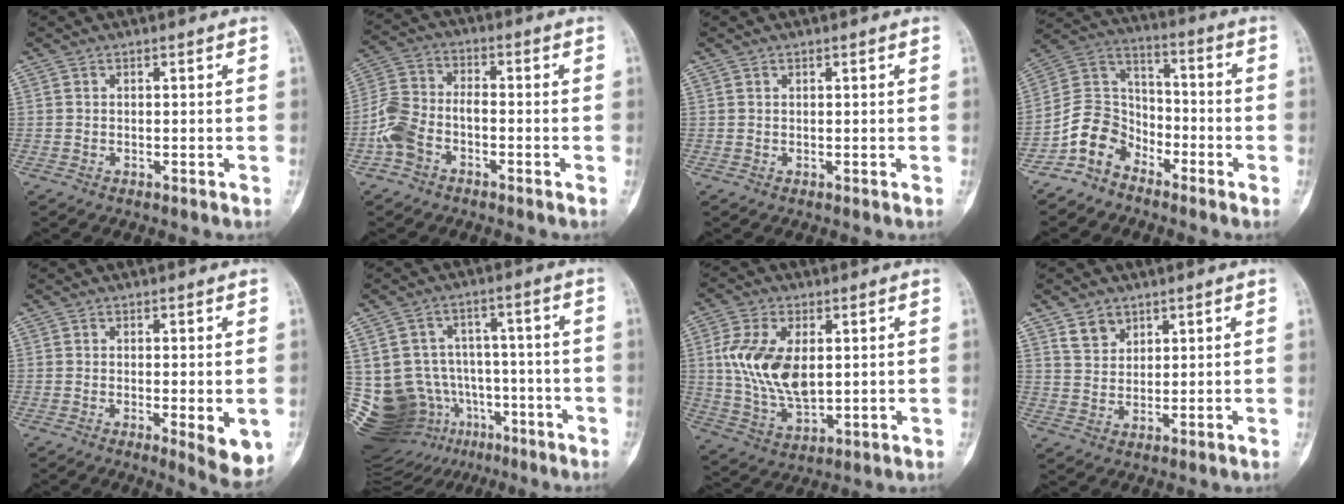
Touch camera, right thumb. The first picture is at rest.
{"total": 8.1, "force": [-3.4, 5.2, 5.3], "torque": [-0.118, 0.033, -0.073]}
{"total": 0.0}
{"total": 9.9, "force": [-6.6, 6.9, 2.5], "torque": [-0.028, 0.077, -0.140]}
{"total": 6.6, "force": [-1.4, 1.9, 6.1], "torque": [-0.079, -0.017, -0.015]}
{"total": 22.6, "force": [-9.4, 17.2, 11.4], "torque": [-0.217, 0.073, -0.134]}
{"total": 14.2, "force": [2.5, 8.1, 11.5], "torque": [-0.219, -0.010, 0.055]}
{"total": 4.7, "force": [3.1, 3.2, 1.5], "torque": [-0.009, -0.022, 0.065]}